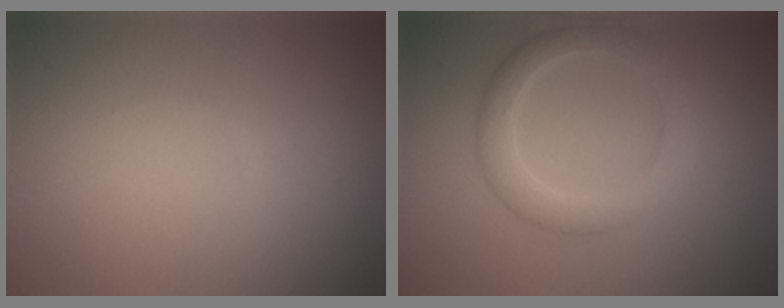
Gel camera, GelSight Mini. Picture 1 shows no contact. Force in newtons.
{"total": 3.3, "press": 3.3, "slide": 0.1}